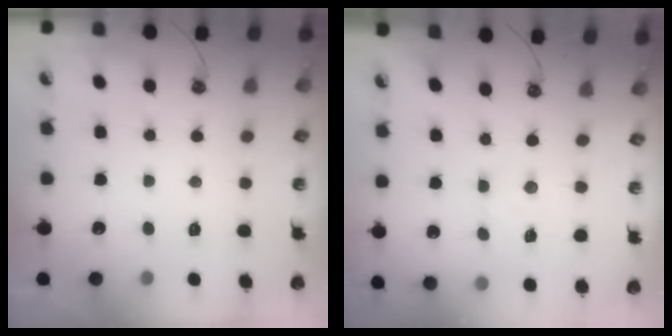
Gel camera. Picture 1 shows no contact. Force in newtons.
{"total": 2.8, "press": 2.8, "slide": 0.4}